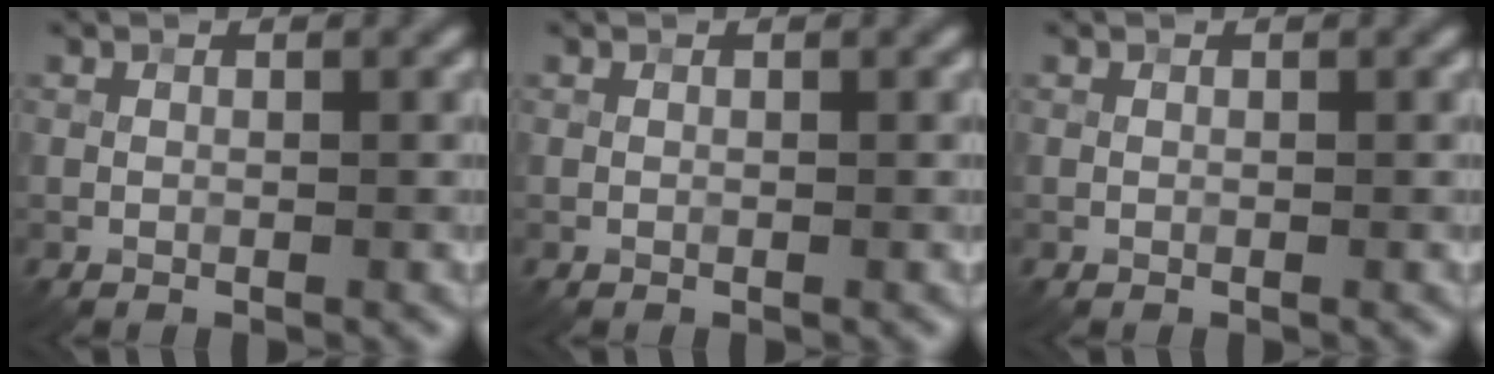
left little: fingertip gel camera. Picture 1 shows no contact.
{"total": 0.0}
{"total": 0.0}